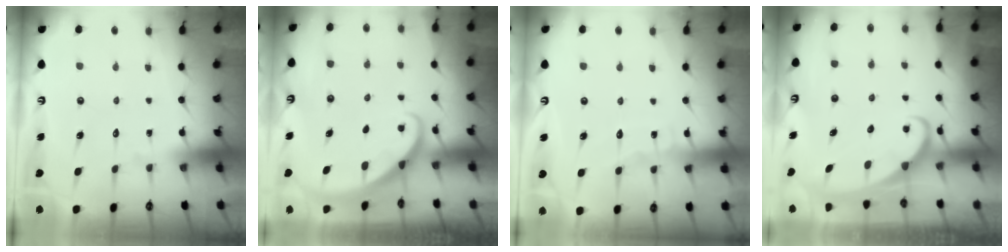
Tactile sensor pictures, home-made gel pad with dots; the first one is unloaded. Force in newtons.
{"total": 2.1, "press": 2.1, "slide": 0.1}
{"total": 5.0, "press": 5.0, "slide": 0.3}
{"total": 2.1, "press": 2.1, "slide": 0.2}